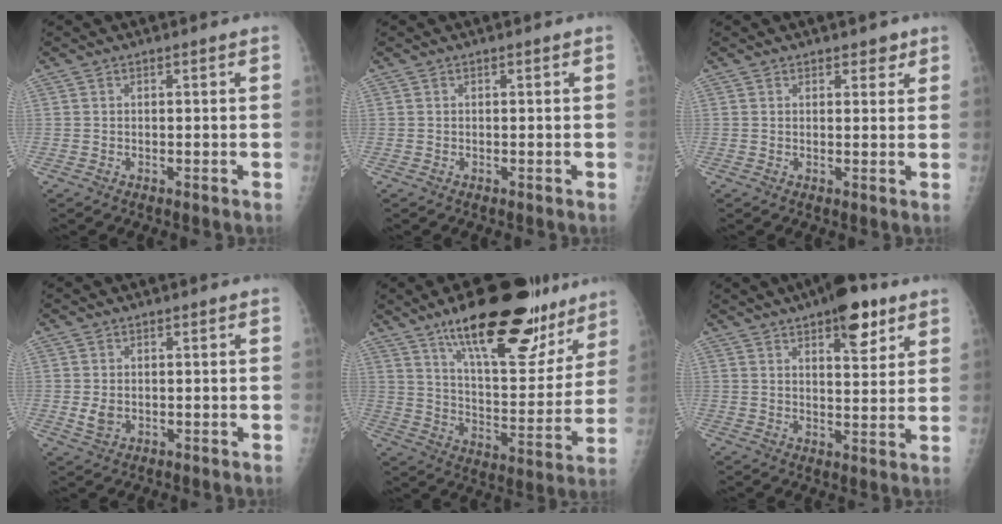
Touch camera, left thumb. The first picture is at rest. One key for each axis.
{"total": 0.0}
{"total": 2.4, "fx": 1.7, "fy": 1.4, "fz": 1.0, "tx": 0.010, "ty": -0.008, "tz": 0.018}
{"total": 2.5, "fx": 0.1, "fy": 1.9, "fz": 1.6, "tx": -0.023, "ty": -0.005, "tz": 0.007}
{"total": 25.9, "fx": 17.4, "fy": 9.2, "fz": 16.8, "tx": -0.202, "ty": -0.071, "tz": 0.268}
{"total": 10.3, "fx": 6.2, "fy": 4.0, "fz": 7.2, "tx": -0.077, "ty": -0.028, "tz": 0.086}